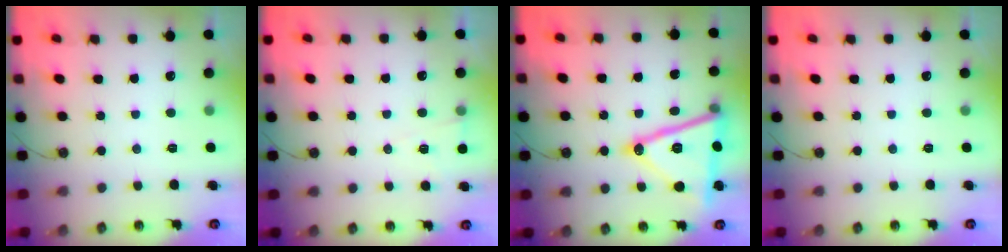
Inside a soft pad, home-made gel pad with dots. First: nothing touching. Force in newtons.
{"total": 4.9, "press": 3.8, "slide": 3.2}
{"total": 21.4, "press": 21.1, "slide": 3.4}
{"total": 0.0}